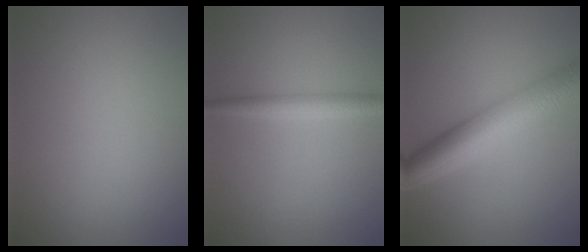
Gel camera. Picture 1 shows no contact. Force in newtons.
{"total": 2.2, "press": 2.2, "slide": 0.0}
{"total": 8.0, "press": 8.0, "slide": 0.0}